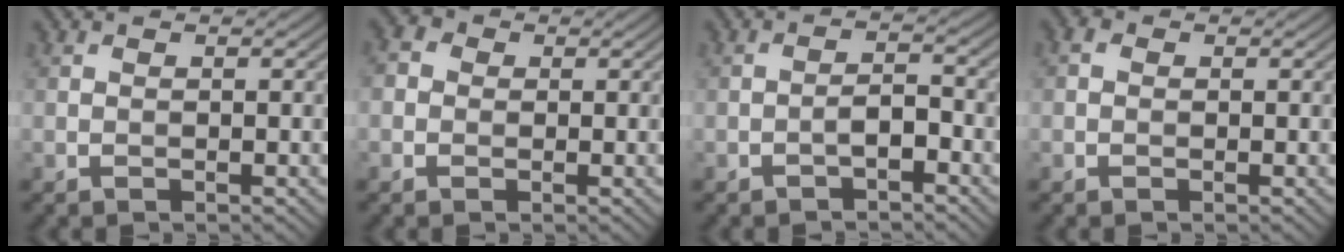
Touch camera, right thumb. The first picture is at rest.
{"total": 2.4, "force": [-0.1, 2.2, 0.8], "torque": [-0.023, 0.003, -0.008]}
{"total": 2.3, "force": [-1.4, 0.7, 1.7], "torque": [-0.028, 0.009, -0.030]}
{"total": 0.9, "force": [-0.1, 0.8, 0.5], "torque": [-0.009, 0.000, -0.005]}